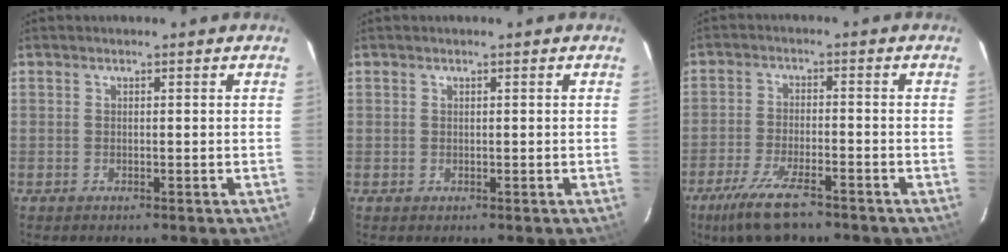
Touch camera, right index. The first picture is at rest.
{"total": 0.8, "force": [0.1, 0.8, -0.1], "torque": [0.004, 0.003, 0.001]}
{"total": 9.7, "force": [-7.0, 2.6, 6.1], "torque": [-0.148, -0.022, -0.128]}